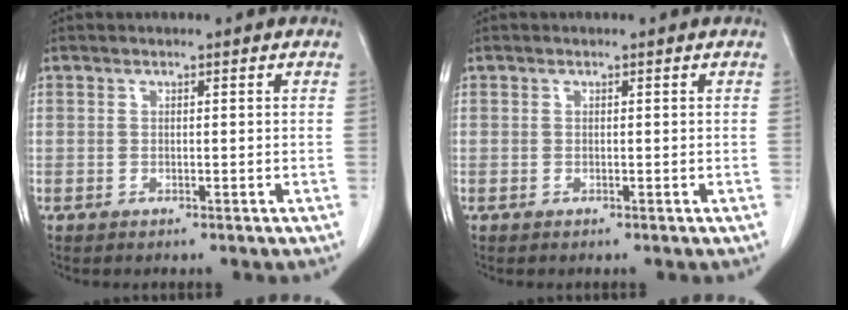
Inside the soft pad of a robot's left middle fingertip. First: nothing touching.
{"total": 0.0}